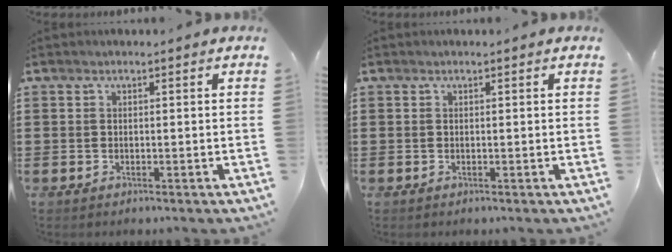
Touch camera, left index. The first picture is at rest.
{"total": 0.0}